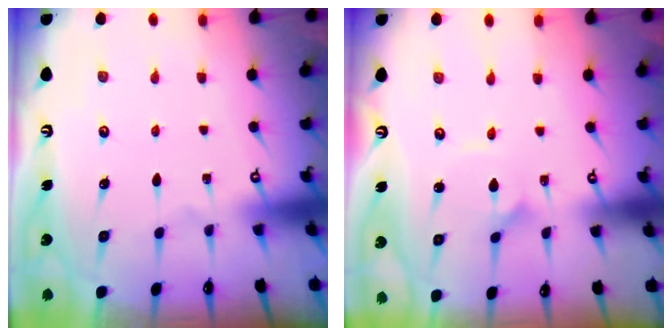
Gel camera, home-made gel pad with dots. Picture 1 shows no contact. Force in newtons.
{"total": 1.5, "press": 1.5, "slide": 0.0}